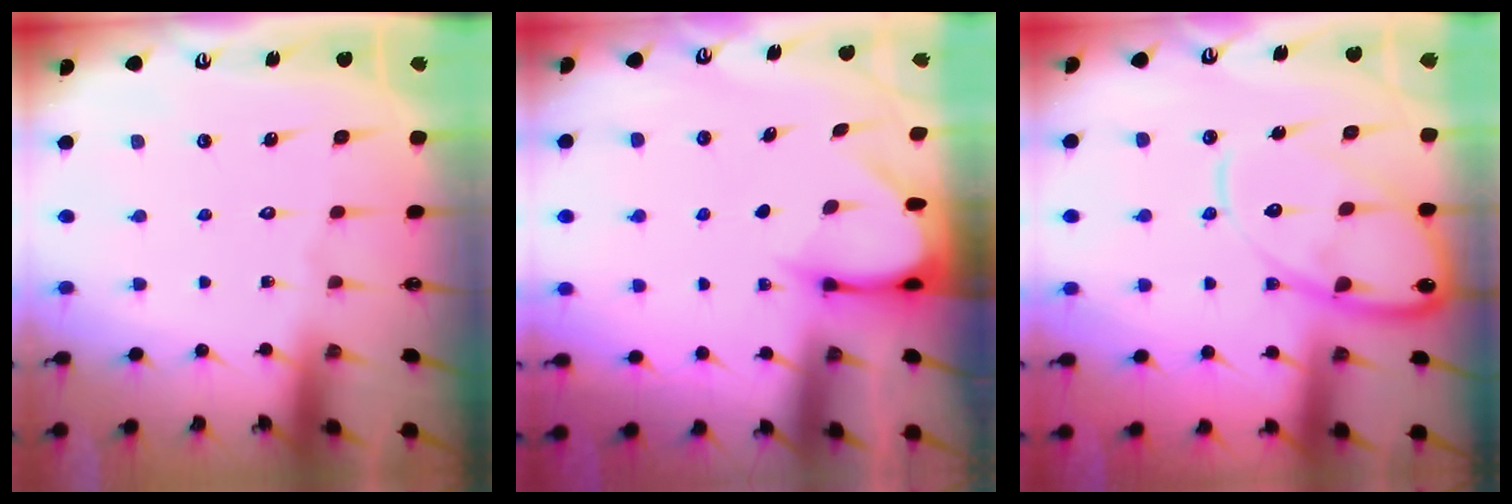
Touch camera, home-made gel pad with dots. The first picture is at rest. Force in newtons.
{"total": 3.3, "press": 3.3, "slide": 0.3}
{"total": 14.8, "press": 14.7, "slide": 1.5}